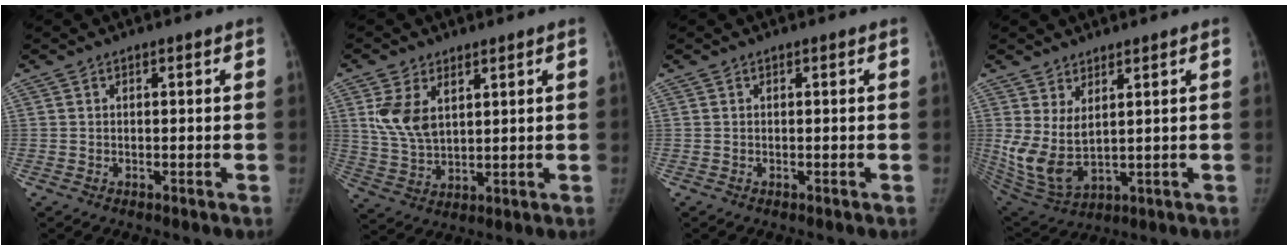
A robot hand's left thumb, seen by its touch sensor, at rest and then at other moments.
{"total": 8.3, "force": [3.4, 5.1, 5.6], "torque": [-0.095, -0.013, 0.079]}
{"total": 0.0}
{"total": 9.7, "force": [2.7, 4.9, 7.9], "torque": [-0.162, -0.025, 0.075]}